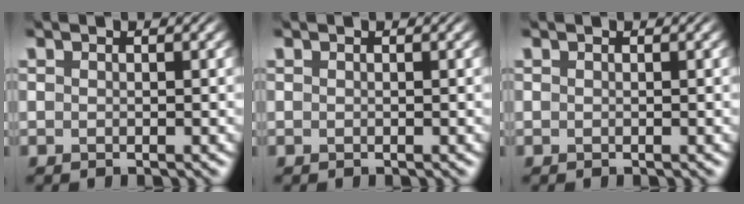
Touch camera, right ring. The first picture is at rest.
{"total": 0.0}
{"total": 0.0}